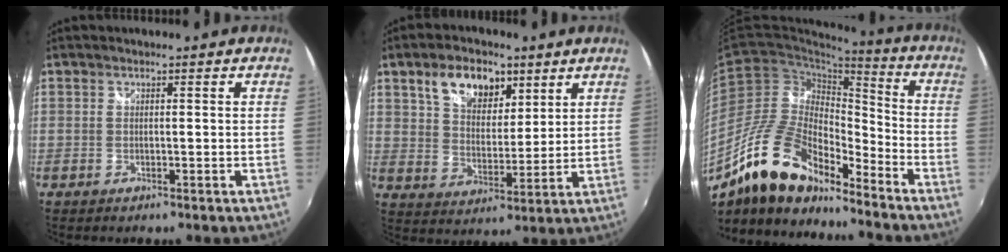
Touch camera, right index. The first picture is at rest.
{"total": 11.1, "force": [6.2, 6.5, 6.5], "torque": [-0.114, 0.020, 0.110]}
{"total": 16.8, "force": [-12.8, 5.9, 9.0], "torque": [-0.175, 0.007, -0.242]}